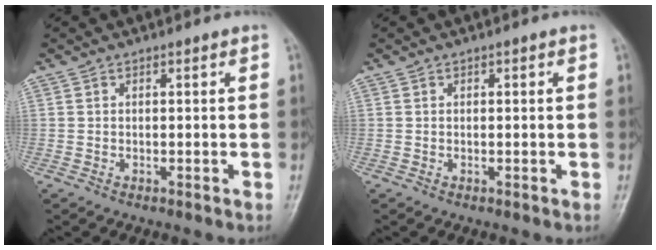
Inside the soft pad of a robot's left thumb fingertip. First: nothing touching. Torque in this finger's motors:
{"motor_torque": [0.35, -0.05, -0.21, 0.10, 0.01]}